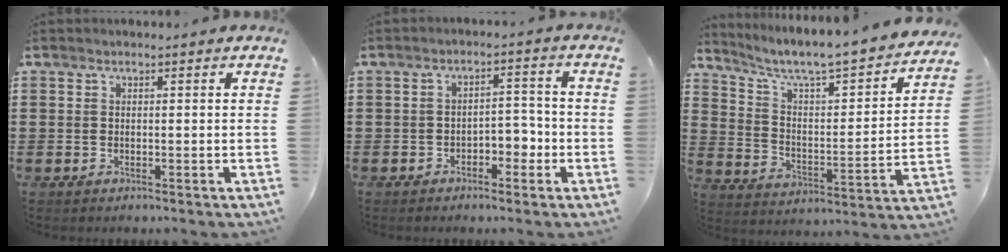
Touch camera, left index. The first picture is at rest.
{"total": 3.6, "force": [-2.4, 1.9, 2.0], "torque": [-0.038, 0.010, -0.050]}
{"total": 5.5, "force": [4.8, 0.3, 2.7], "torque": [-0.078, -0.047, 0.072]}